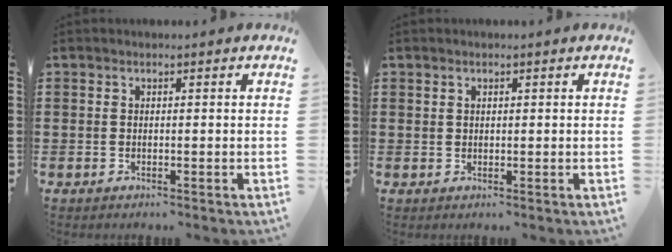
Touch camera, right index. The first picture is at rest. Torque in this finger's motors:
{"motor_torque": [-0.14, 0.00, -0.07, -0.01]}